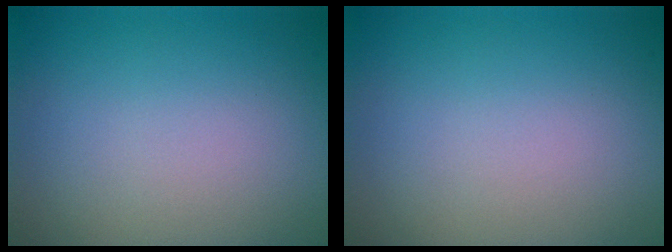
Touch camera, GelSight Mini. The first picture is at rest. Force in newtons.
{"total": 0.0}